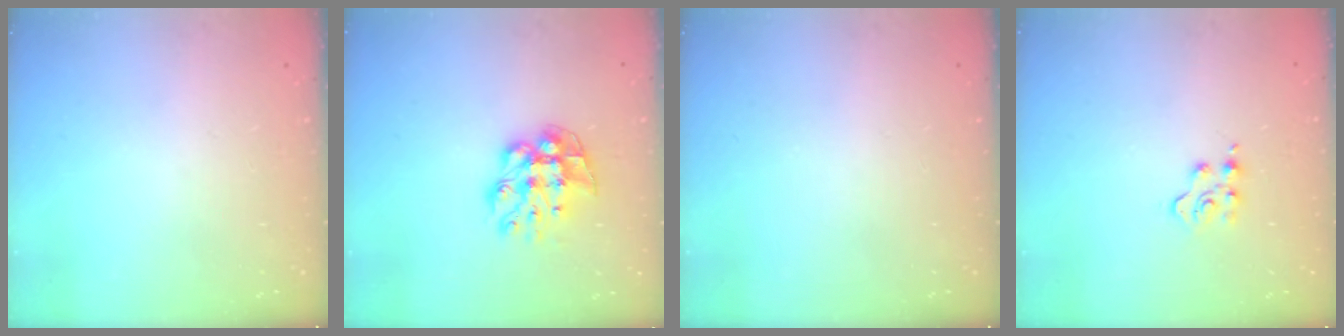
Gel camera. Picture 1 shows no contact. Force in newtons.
{"total": 10.2, "press": 10.2, "slide": 0.5}
{"total": 0.0}
{"total": 3.7, "press": 3.7, "slide": 0.5}